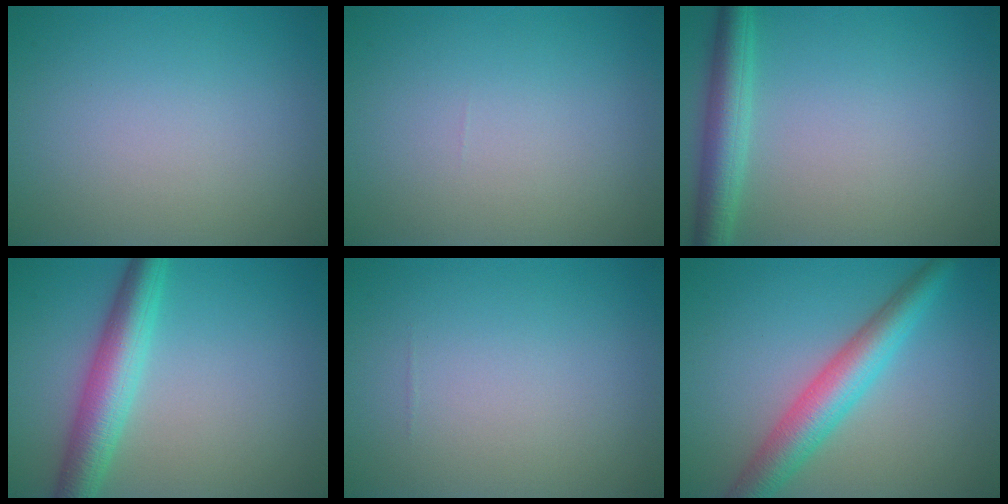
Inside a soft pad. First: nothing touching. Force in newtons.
{"total": 0.0}
{"total": 3.8, "press": 3.8, "slide": 0.2}
{"total": 5.2, "press": 5.2, "slide": 0.0}
{"total": 0.0}
{"total": 5.3, "press": 5.3, "slide": 0.0}